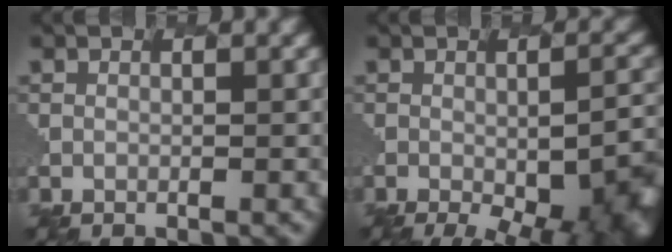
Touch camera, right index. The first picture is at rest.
{"total": 12.1, "force": [-5.4, 4.7, 9.7], "torque": [-0.105, -0.023, -0.059]}